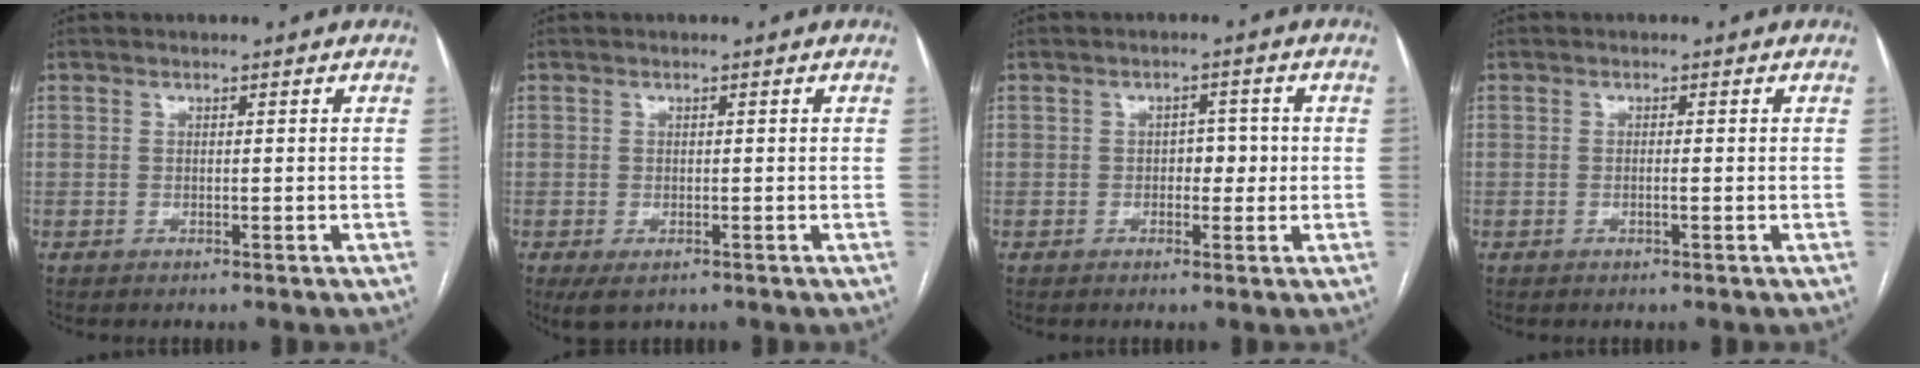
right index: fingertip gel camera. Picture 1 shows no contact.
{"total": 2.8, "force": [-1.4, 1.5, 1.9], "torque": [-0.038, -0.007, -0.016]}
{"total": 2.9, "force": [-0.2, 1.8, 2.2], "torque": [-0.023, 0.009, -0.004]}
{"total": 0.8, "force": [-0.2, 0.0, 0.8], "torque": [-0.014, 0.001, -0.004]}